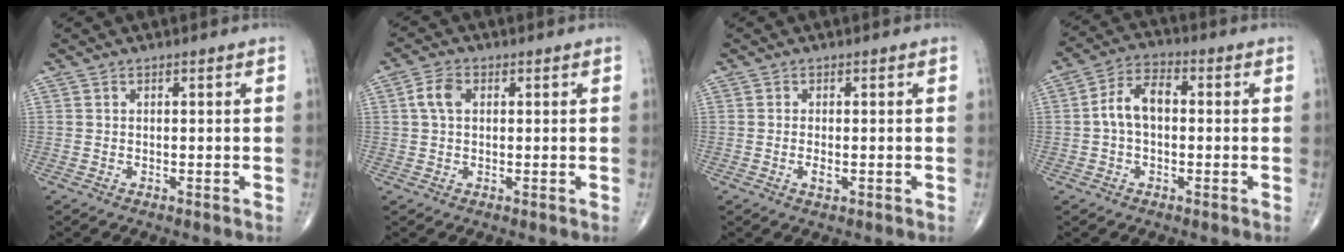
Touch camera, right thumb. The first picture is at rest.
{"total": 4.0, "force": [0.8, 2.6, 2.9], "torque": [-0.062, 0.008, 0.013]}
{"total": 1.7, "force": [-0.4, 0.7, 1.5], "torque": [-0.026, -0.001, -0.007]}
{"total": 7.5, "force": [0.0, 4.6, 5.9], "torque": [-0.104, 0.025, -0.010]}